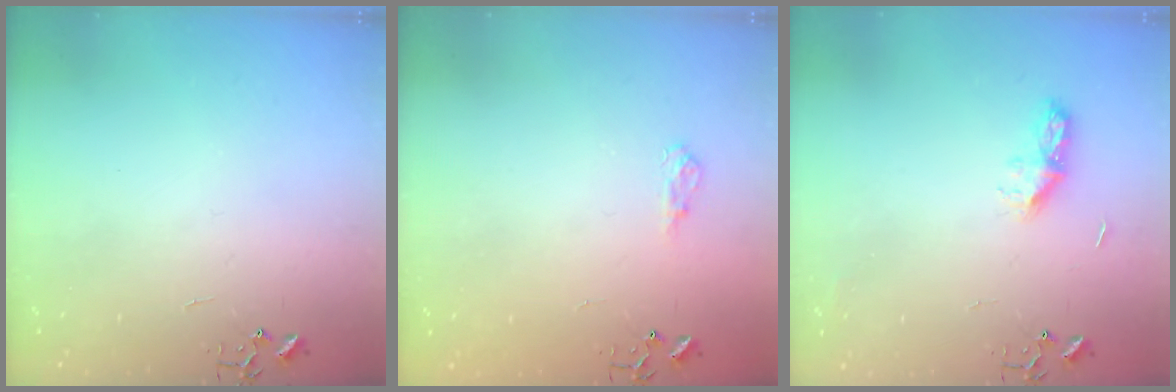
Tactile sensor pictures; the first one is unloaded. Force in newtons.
{"total": 7.2, "press": 7.2, "slide": 0.8}
{"total": 7.2, "press": 7.1, "slide": 0.6}